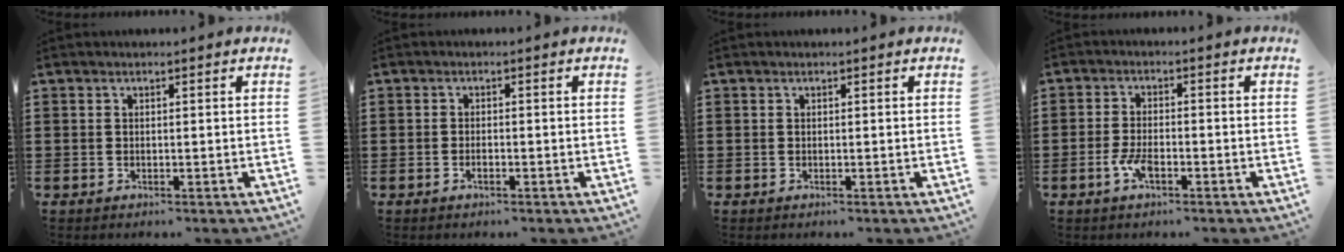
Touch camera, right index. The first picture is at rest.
{"total": 0.8, "force": [-0.4, 0.2, 0.7], "torque": [-0.015, -0.006, -0.005]}
{"total": 0.0}
{"total": 3.8, "force": [-1.7, 1.4, 3.1], "torque": [-0.074, -0.005, -0.036]}